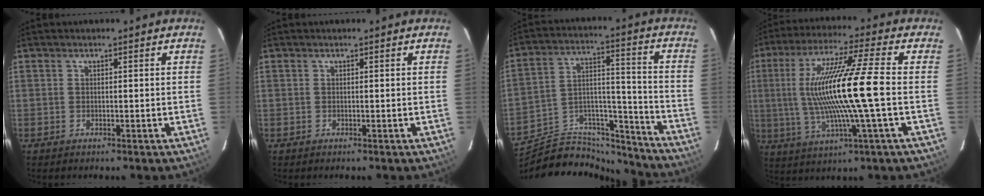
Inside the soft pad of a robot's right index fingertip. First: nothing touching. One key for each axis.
{"total": 0.0}
{"total": 19.3, "fx": -17.2, "fy": 6.8, "fz": 5.6, "tx": -0.099, "ty": 0.052, "tz": -0.262}
{"total": 17.1, "fx": -0.4, "fy": -0.1, "fz": 17.1, "tx": -0.321, "ty": -0.004, "tz": 0.000}